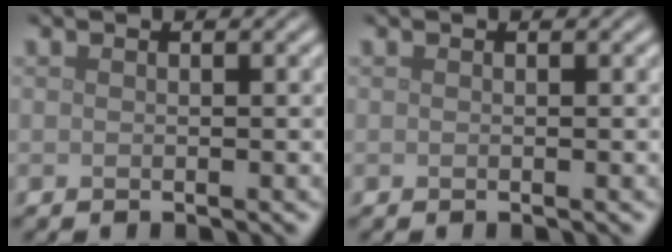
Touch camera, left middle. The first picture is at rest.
{"total": 0.0}